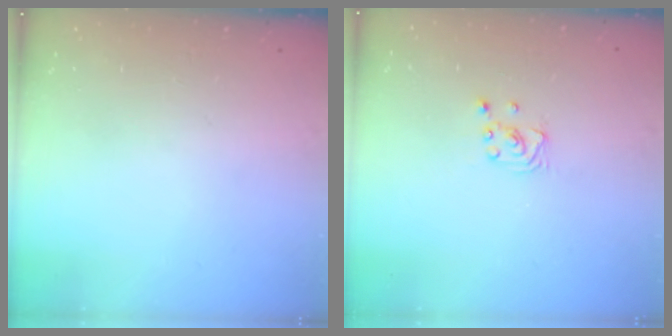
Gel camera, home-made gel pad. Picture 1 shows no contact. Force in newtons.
{"total": 2.3, "press": 2.3, "slide": 0.2}